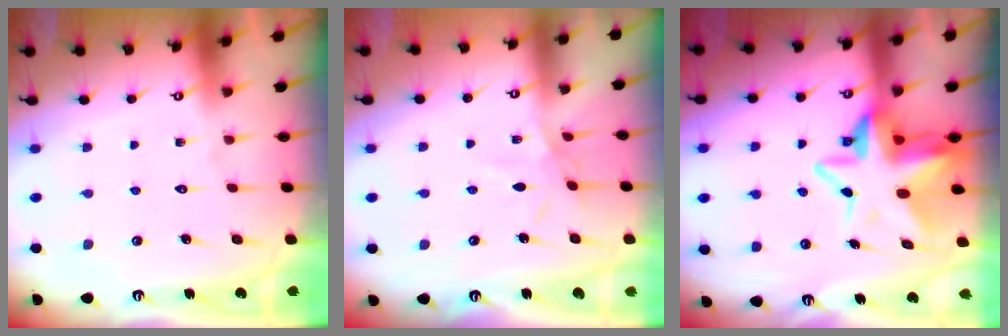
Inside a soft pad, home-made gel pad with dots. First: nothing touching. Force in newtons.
{"total": 3.6, "press": 3.5, "slide": 0.5}
{"total": 11.4, "press": 11.3, "slide": 1.6}